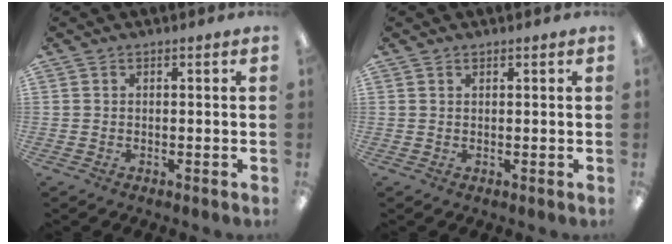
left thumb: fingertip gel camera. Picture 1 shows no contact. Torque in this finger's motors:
{"motor_torque": [-0.11, 0.05, -0.25, 0.09, 0.03]}